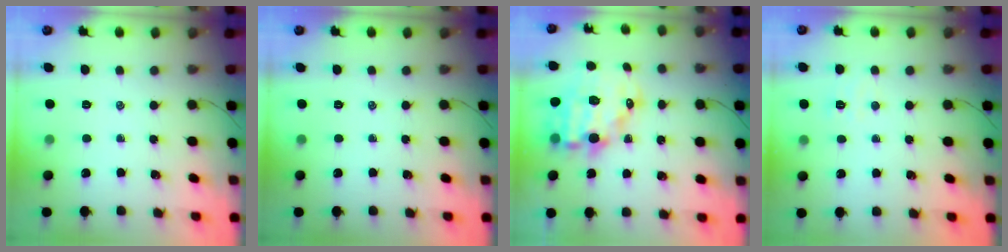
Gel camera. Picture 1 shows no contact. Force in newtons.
{"total": 0.0}
{"total": 14.1, "press": 13.8, "slide": 3.2}
{"total": 3.9, "press": 3.8, "slide": 0.9}